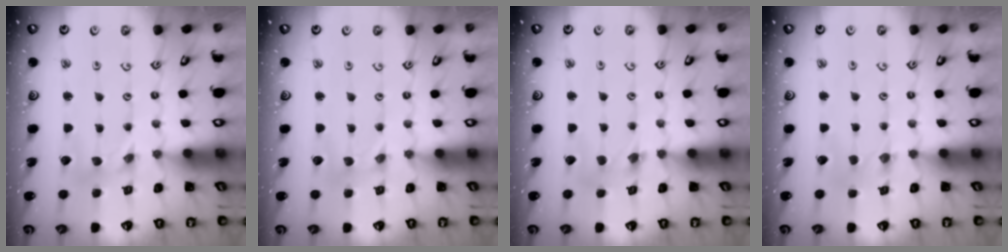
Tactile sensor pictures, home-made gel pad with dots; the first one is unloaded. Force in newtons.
{"total": 0.0}
{"total": 2.5, "press": 2.5, "slide": 0.4}
{"total": 0.9, "press": 0.9, "slide": 0.2}